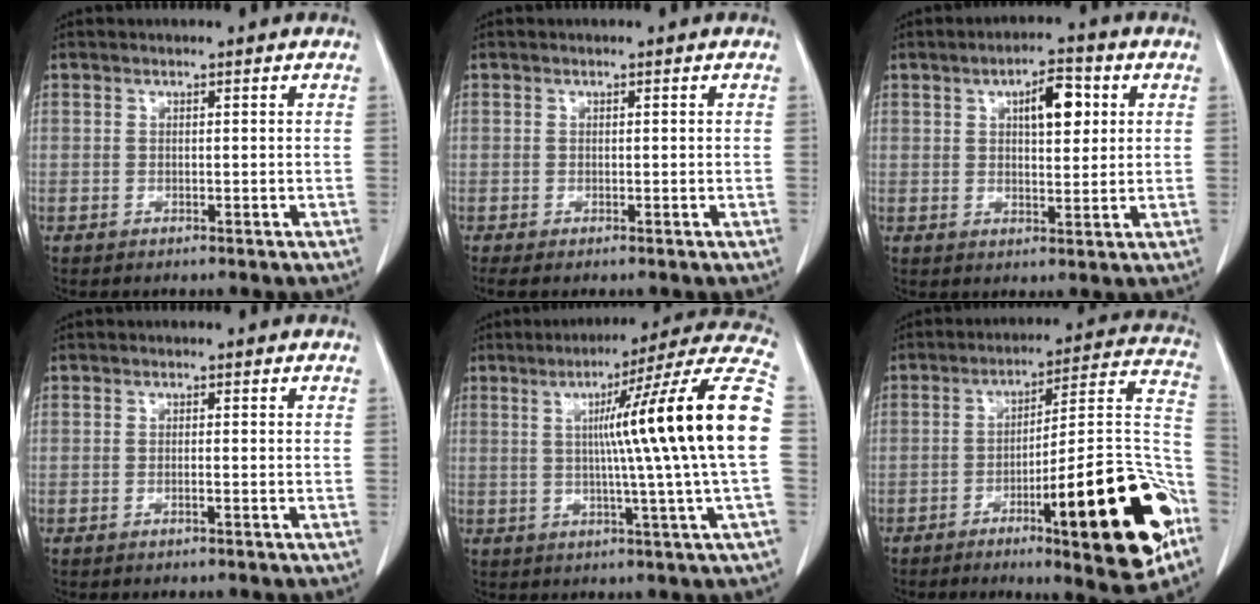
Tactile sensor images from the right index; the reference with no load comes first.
{"total": 0.7, "force": [-0.3, 0.0, 0.6], "torque": [-0.014, 0.000, -0.004]}
{"total": 6.4, "force": [2.2, 2.3, 5.6], "torque": [-0.087, 0.009, 0.034]}
{"total": 0.6, "force": [-0.3, -0.1, 0.5], "torque": [-0.010, 0.001, -0.005]}
{"total": 19.7, "force": [1.6, -2.6, 19.5], "torque": [-0.250, 0.016, 0.007]}
{"total": 23.6, "force": [-9.4, 3.5, 21.3], "torque": [-0.217, 0.017, -0.127]}